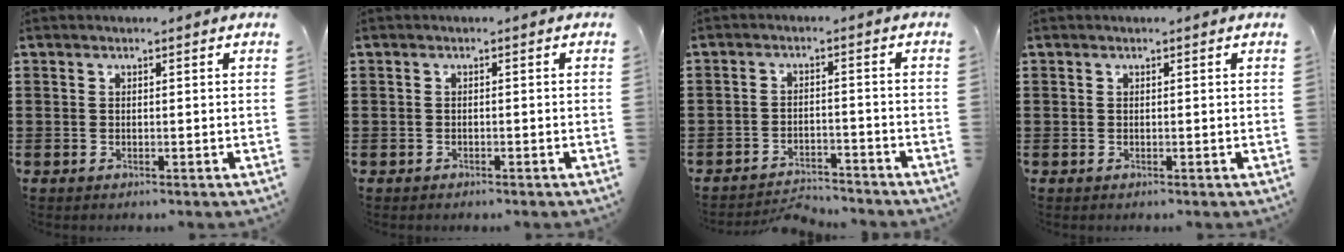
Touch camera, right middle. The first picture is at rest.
{"total": 0.6, "force": [-0.6, 0.1, 0.0], "torque": [-0.002, -0.001, -0.012]}
{"total": 3.3, "force": [-3.3, 0.3, 0.1], "torque": [-0.009, -0.001, -0.071]}
{"total": 0.0}